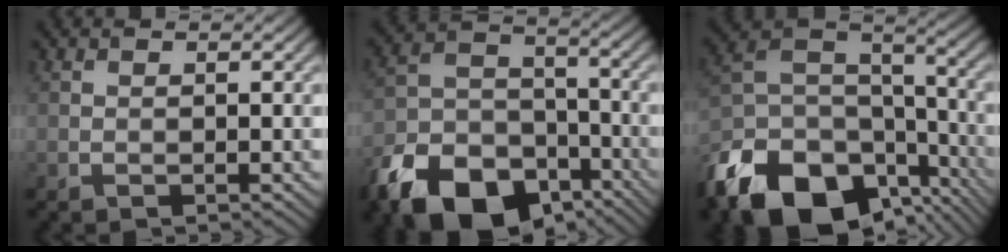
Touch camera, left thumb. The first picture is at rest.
{"total": 15.5, "force": [-9.7, 9.3, 7.7], "torque": [-0.189, -0.037, -0.178]}
{"total": 18.9, "force": [-11.4, 11.4, 9.8], "torque": [-0.251, -0.053, -0.179]}